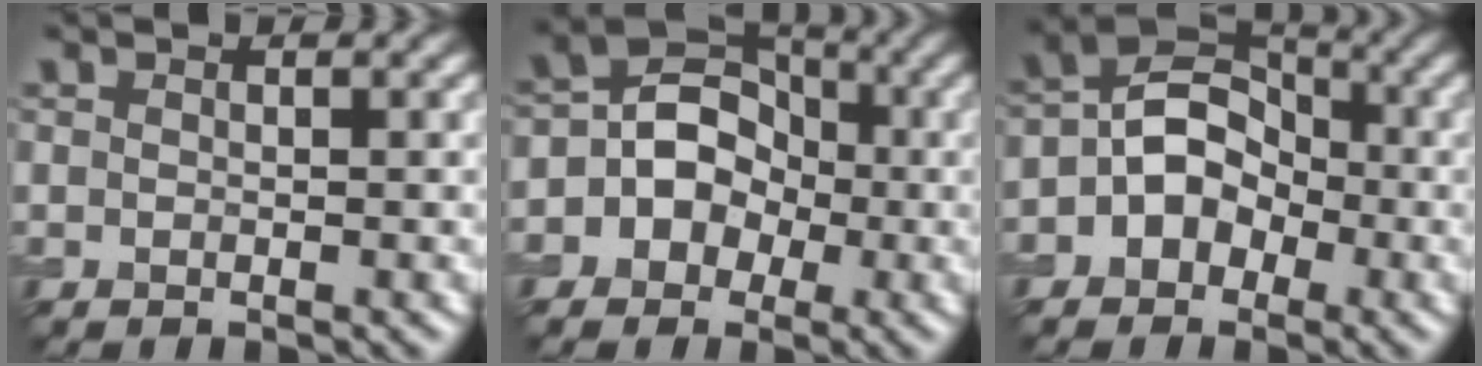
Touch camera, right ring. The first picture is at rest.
{"total": 6.5, "force": [-0.6, 5.8, 2.9], "torque": [-0.014, 0.025, -0.034]}
{"total": 5.4, "force": [-1.2, 4.3, 3.1], "torque": [-0.021, 0.013, -0.033]}